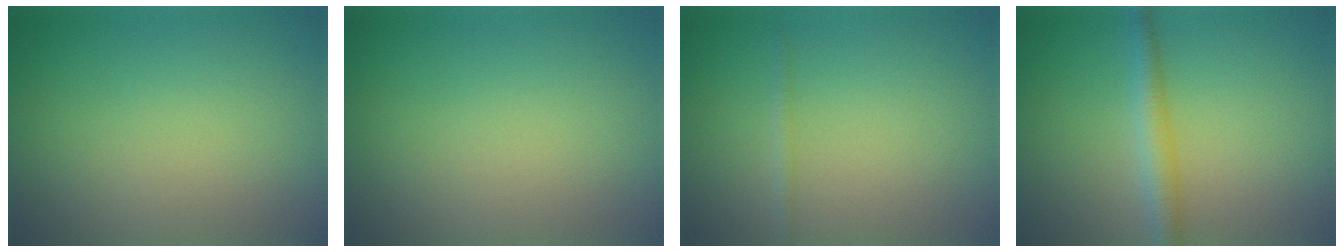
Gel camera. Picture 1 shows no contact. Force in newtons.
{"total": 0.0}
{"total": 0.8, "press": 0.8, "slide": 0.1}
{"total": 2.8, "press": 2.8, "slide": 0.1}